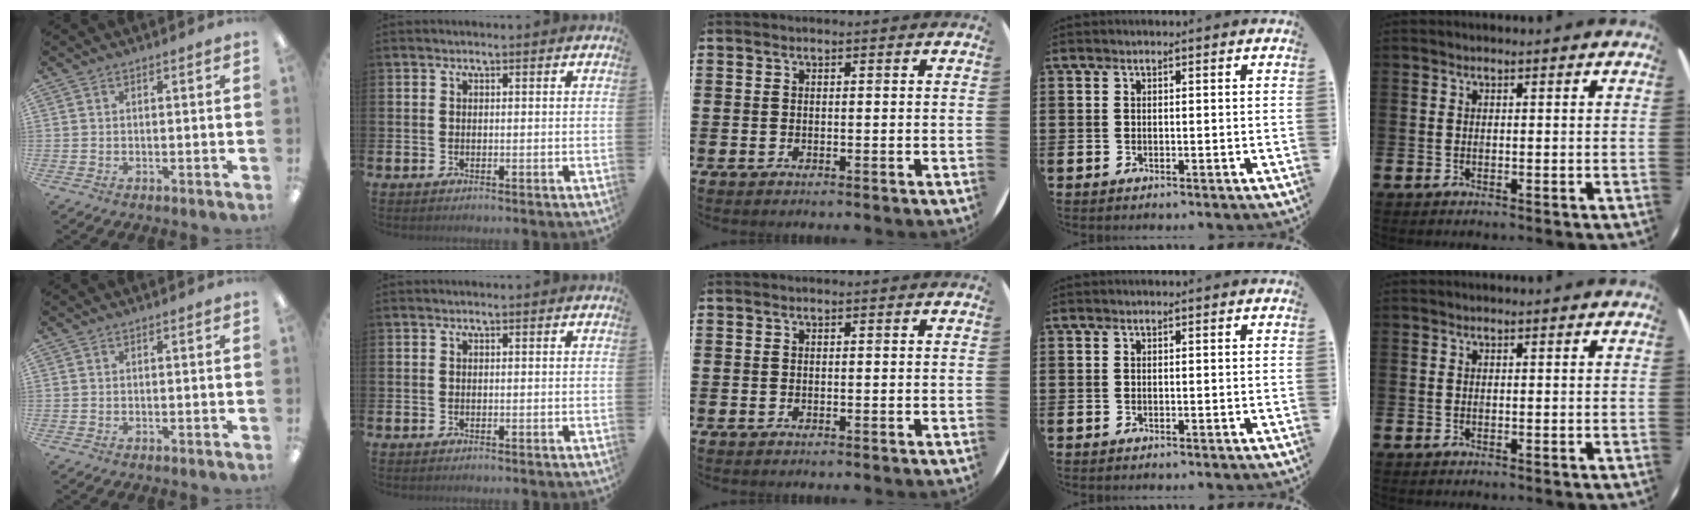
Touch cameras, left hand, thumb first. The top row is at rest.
{}